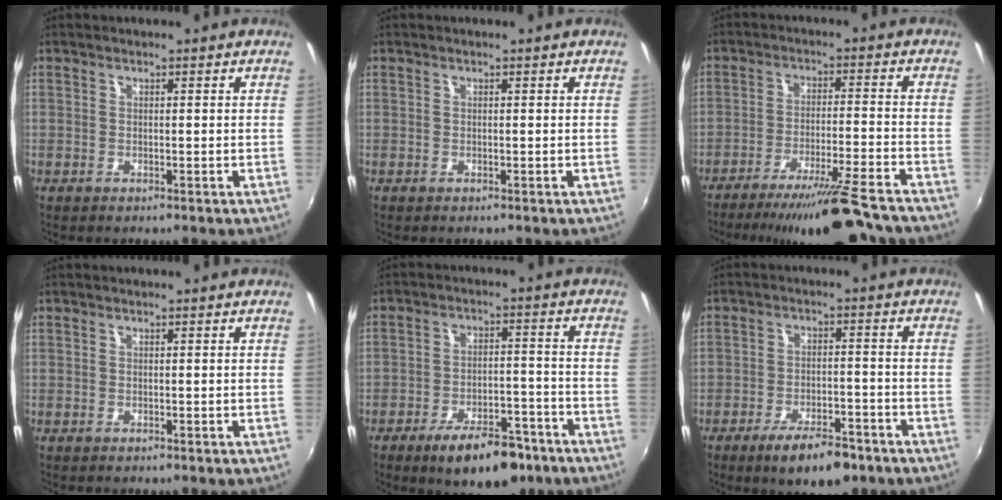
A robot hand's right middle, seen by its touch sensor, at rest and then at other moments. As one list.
[{"total": 0.0}, {"total": 15.5, "force": [-13.7, -0.2, 7.2], "torque": [-0.136, -0.026, -0.210]}, {"total": 0.0}, {"total": 12.3, "force": [-8.6, 5.2, 7.2], "torque": [-0.124, 0.007, -0.120]}, {"total": 9.5, "force": [-6.6, 3.5, 5.9], "torque": [-0.117, -0.008, -0.101]}]